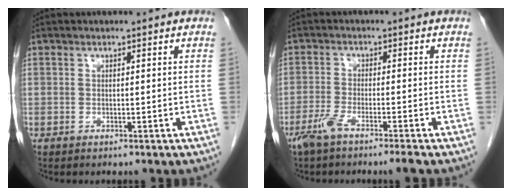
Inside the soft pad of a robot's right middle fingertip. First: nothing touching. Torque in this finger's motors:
{"motor_torque": [0.72, -0.43, 0.32, 0.08]}